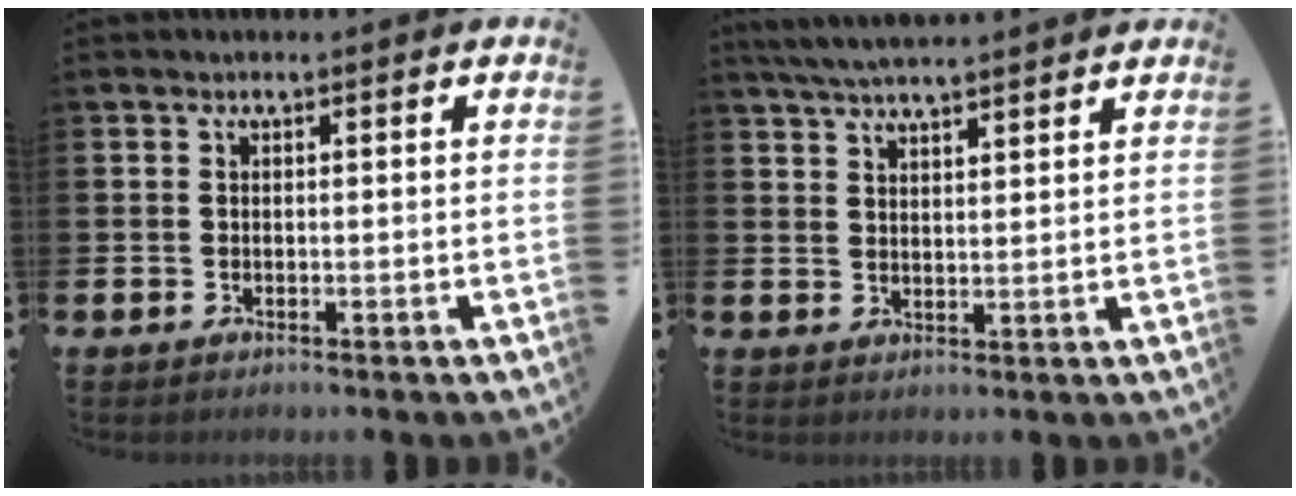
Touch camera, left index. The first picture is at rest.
{"total": 4.6, "force": [4.4, 0.2, 1.3], "torque": [-0.037, -0.016, 0.080]}